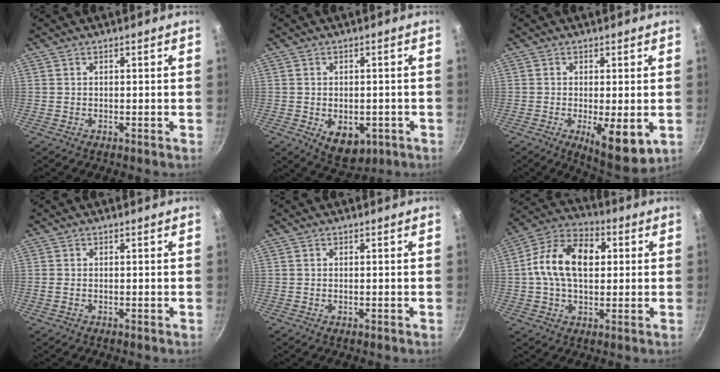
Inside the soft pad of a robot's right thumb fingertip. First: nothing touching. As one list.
[{"total": 7.8, "force": [-2.6, 5.0, 5.4], "torque": [-0.059, 0.006, -0.023]}, {"total": 9.5, "force": [-2.5, 3.2, 8.6], "torque": [-0.125, -0.022, -0.031]}, {"total": 1.2, "force": [-0.3, 0.8, 0.8], "torque": [-0.026, -0.001, -0.005]}, {"total": 0.0}, {"total": 15.1, "force": [1.8, 9.6, 11.5], "torque": [-0.192, 0.026, 0.023]}]